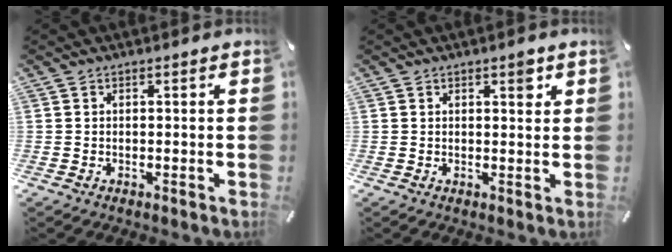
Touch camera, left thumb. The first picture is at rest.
{"total": 2.7, "force": [1.5, 1.3, 1.9], "torque": [-0.008, -0.009, 0.018]}